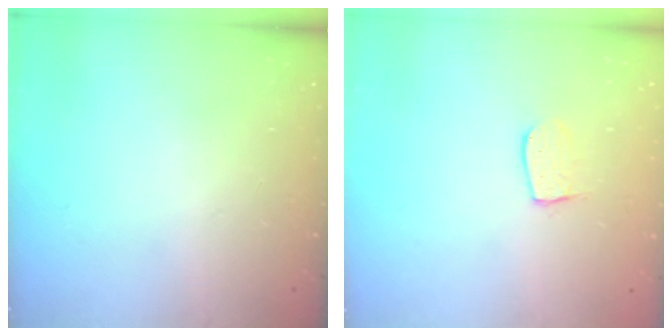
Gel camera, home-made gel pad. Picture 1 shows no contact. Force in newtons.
{"total": 6.7, "press": 6.7, "slide": 0.5}